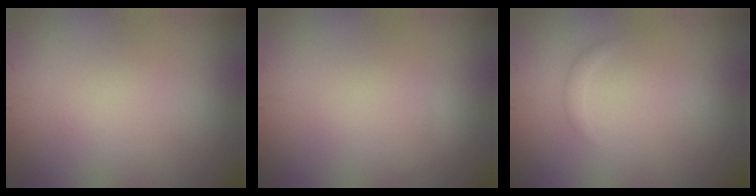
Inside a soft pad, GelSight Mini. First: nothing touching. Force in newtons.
{"total": 0.5, "press": 0.5, "slide": 0.0}
{"total": 0.6, "press": 0.6, "slide": 0.1}